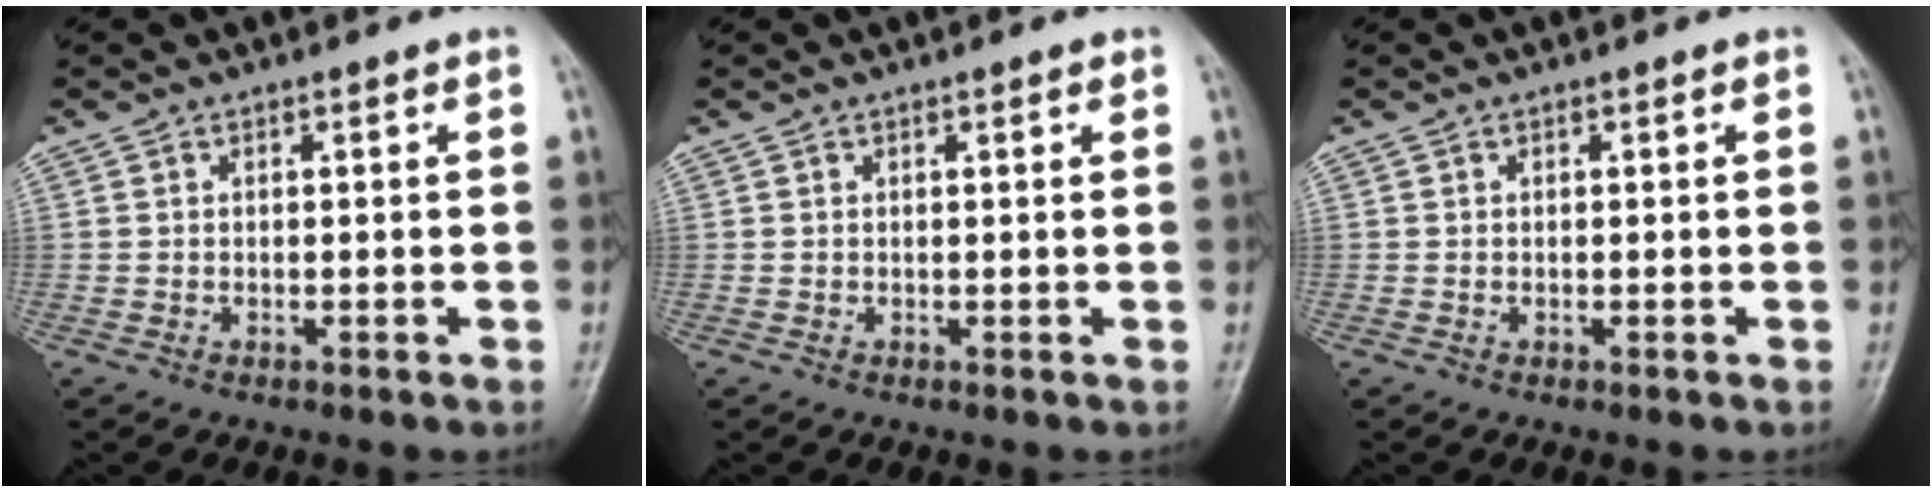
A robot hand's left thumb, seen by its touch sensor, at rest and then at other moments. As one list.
[{"total": 0.7, "force": [0.4, 0.2, 0.6], "torque": [-0.008, 0.002, 0.002]}, {"total": 0.0}]